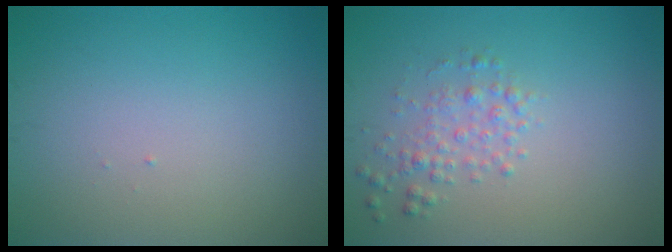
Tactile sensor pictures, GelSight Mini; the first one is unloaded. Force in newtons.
{"total": 2.0, "press": 2.0, "slide": 0.1}